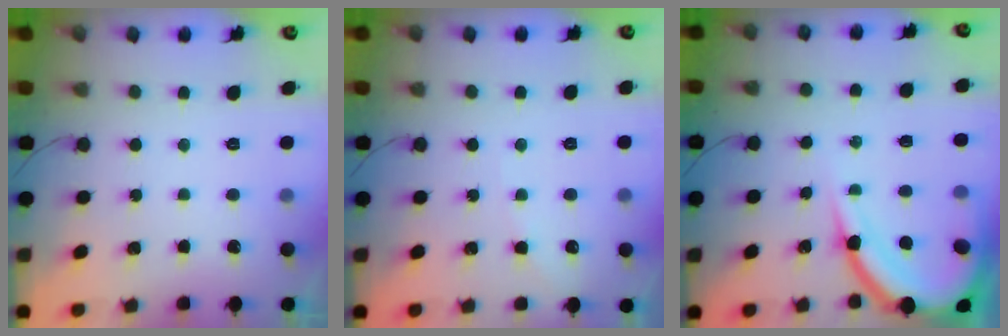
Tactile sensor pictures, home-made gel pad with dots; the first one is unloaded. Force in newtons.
{"total": 2.7, "press": 2.7, "slide": 0.4}
{"total": 12.7, "press": 12.6, "slide": 1.2}